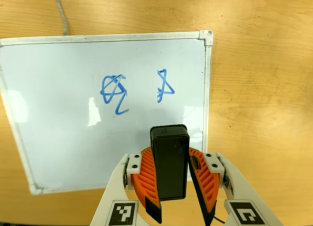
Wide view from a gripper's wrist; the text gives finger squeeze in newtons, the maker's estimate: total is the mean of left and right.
{"total": 7.7, "left": 8.6, "right": 6.8}